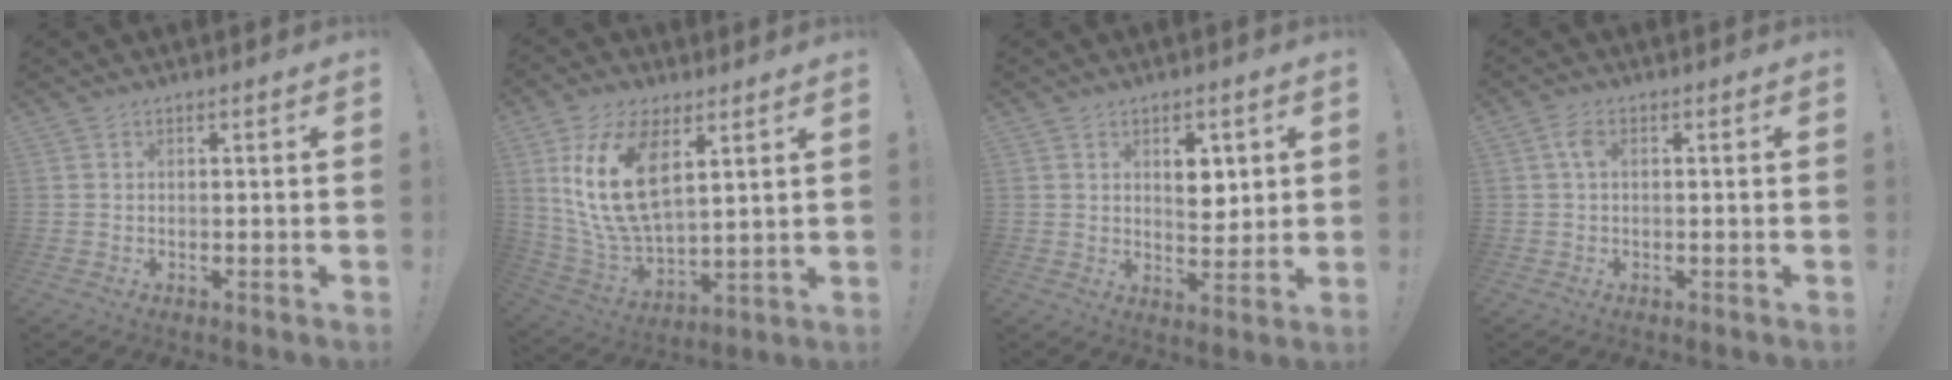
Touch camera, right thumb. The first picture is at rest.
{"total": 18.2, "force": [7.1, 9.9, 13.5], "torque": [-0.288, -0.031, 0.121]}
{"total": 6.5, "force": [2.6, 4.4, 4.0], "torque": [-0.034, -0.016, 0.040]}
{"total": 3.3, "force": [0.6, 1.8, 2.7], "torque": [-0.055, 0.009, 0.011]}